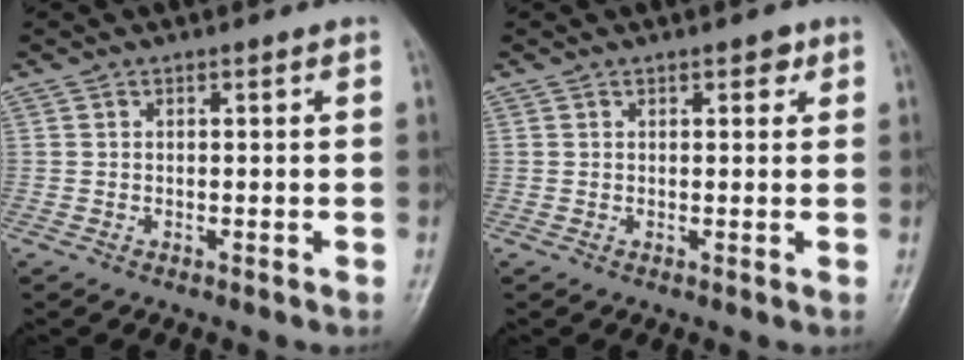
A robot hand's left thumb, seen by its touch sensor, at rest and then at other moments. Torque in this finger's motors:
{"motor_torque": [-0.15, -0.08, -0.05, 0.16, -0.04]}